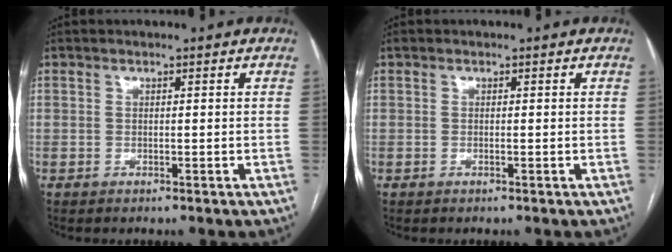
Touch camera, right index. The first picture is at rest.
{"total": 0.0}